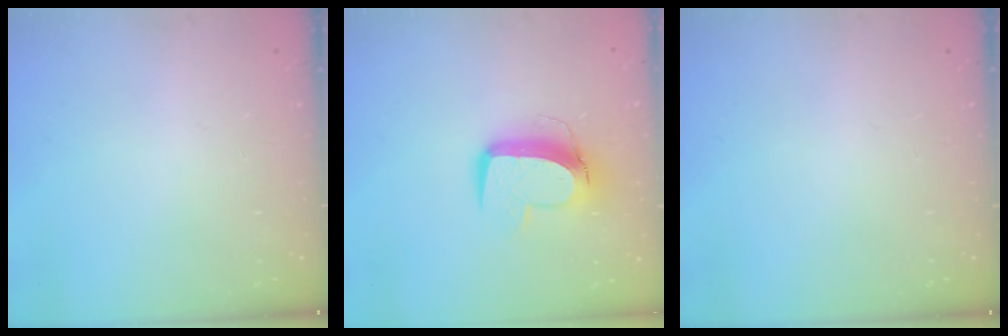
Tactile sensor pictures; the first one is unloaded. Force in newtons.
{"total": 11.8, "press": 11.7, "slide": 1.2}
{"total": 0.0}